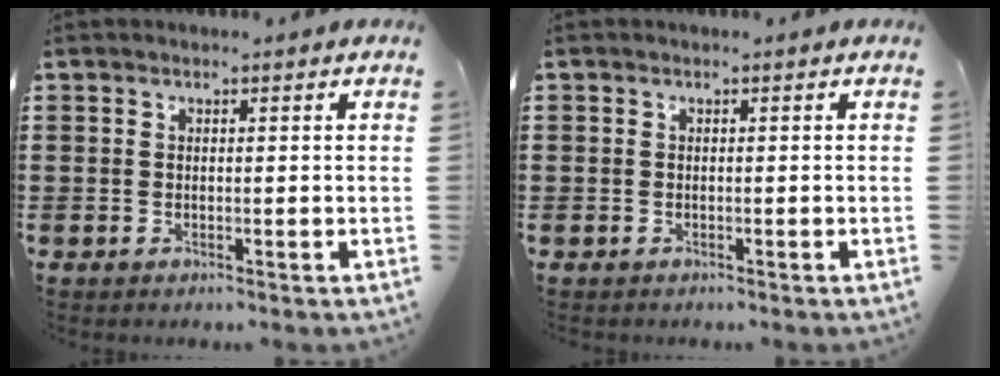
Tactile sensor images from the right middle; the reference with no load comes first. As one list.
[{"total": 0.8, "force": [-0.4, 0.7, 0.0], "torque": [-0.001, 0.005, -0.009]}]